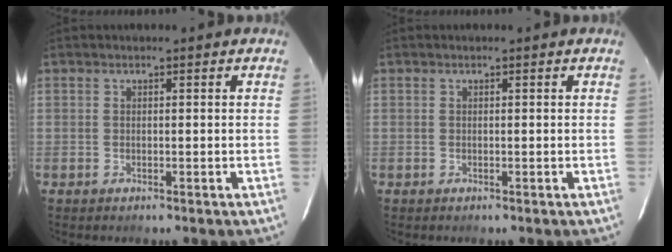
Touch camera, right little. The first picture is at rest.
{"total": 0.0}